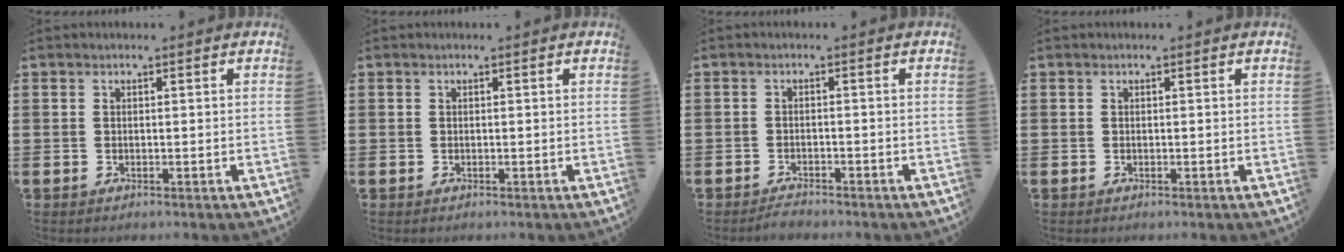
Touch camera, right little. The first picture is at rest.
{"total": 0.0}
{"total": 1.2, "force": [-1.2, 0.1, 0.0], "torque": [-0.005, 0.000, -0.024]}
{"total": 0.0}